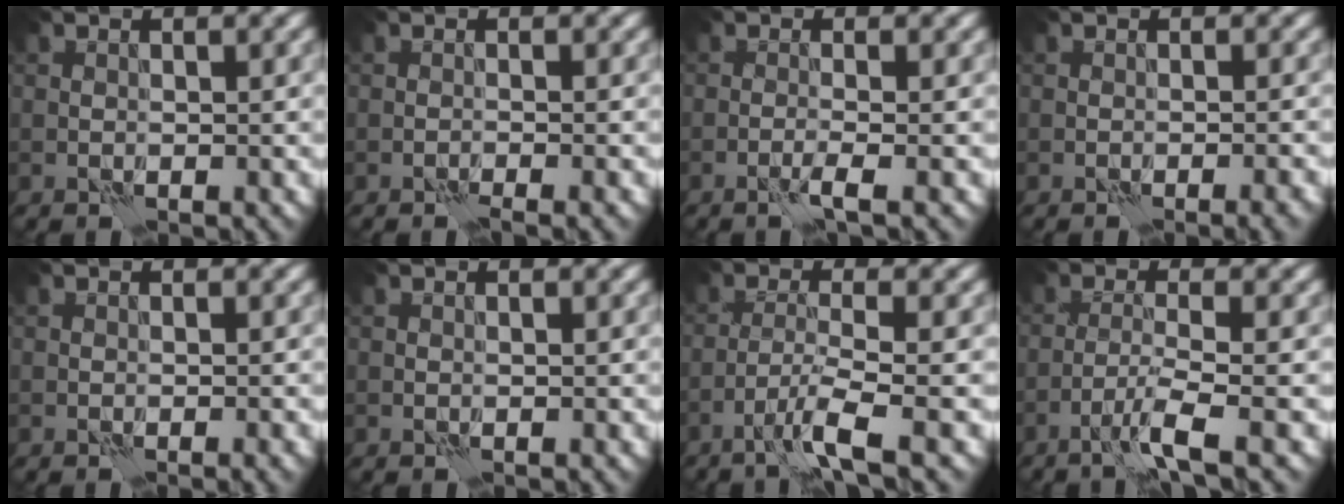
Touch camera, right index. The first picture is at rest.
{"total": 1.2, "force": [-0.9, 0.1, 0.8], "torque": [-0.010, 0.001, -0.018]}
{"total": 1.8, "force": [-0.9, 0.2, 1.6], "torque": [-0.023, 0.005, -0.025]}
{"total": 1.9, "force": [-1.2, 0.3, 1.5], "torque": [-0.018, 0.005, -0.018]}
{"total": 0.7, "force": [-0.4, 0.0, 0.6], "torque": [-0.008, -0.001, -0.007]}
{"total": 0.0}
{"total": 3.7, "force": [-2.3, 0.1, 2.9], "torque": [-0.054, 0.006, -0.060]}
{"total": 3.3, "force": [-2.0, 0.1, 2.7], "torque": [-0.049, 0.005, -0.053]}